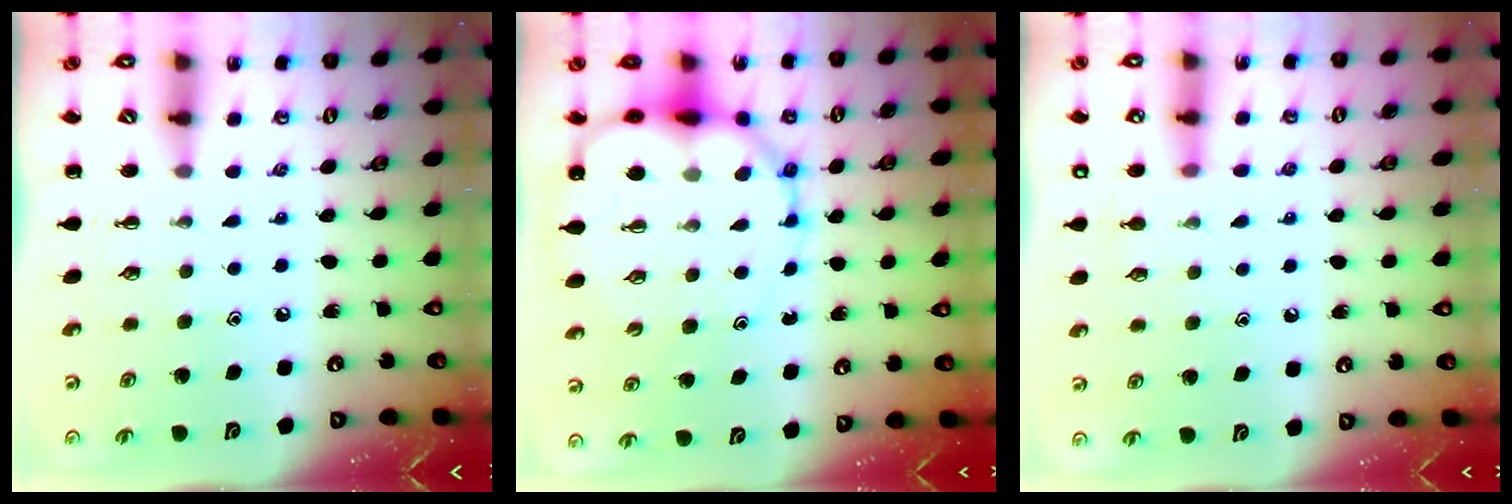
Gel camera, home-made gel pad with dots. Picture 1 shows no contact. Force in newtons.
{"total": 14.1, "press": 13.5, "slide": 4.1}
{"total": 7.4, "press": 7.2, "slide": 1.7}